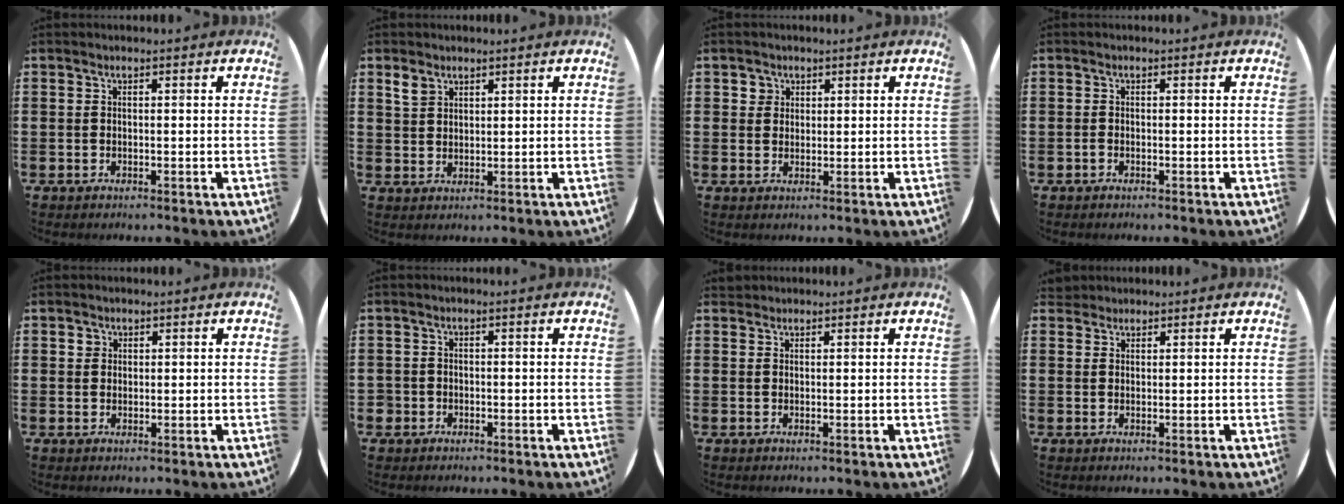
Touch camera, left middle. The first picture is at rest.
{"total": 2.3, "force": [1.8, 1.3, 0.7], "torque": [-0.009, 0.000, 0.033]}
{"total": 1.9, "force": [1.2, 1.4, 0.1], "torque": [0.010, -0.003, 0.021]}
{"total": 0.0}
{"total": 1.2, "force": [0.8, 0.9, 0.0], "torque": [0.006, -0.001, 0.015]}
{"total": 1.0, "force": [-0.4, 0.9, 0.0], "torque": [-0.001, 0.007, -0.011]}
{"total": 0.7, "force": [0.7, 0.3, -0.1], "torque": [0.001, 0.002, 0.014]}
{"total": 1.5, "force": [1.4, 0.5, -0.1], "torque": [-0.002, 0.004, 0.028]}